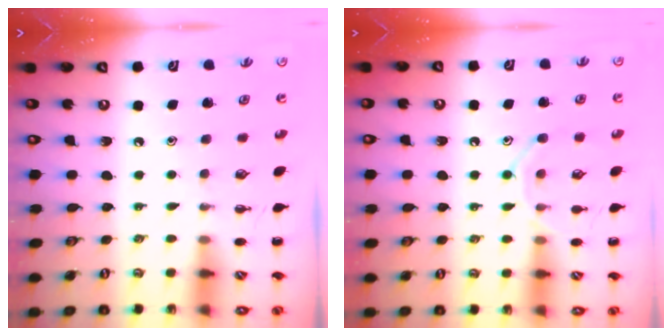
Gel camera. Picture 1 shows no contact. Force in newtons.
{"total": 9.8, "press": 9.8, "slide": 1.3}